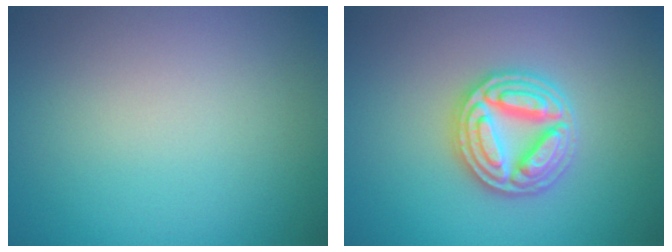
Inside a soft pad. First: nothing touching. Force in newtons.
{"total": 4.5, "press": 4.4, "slide": 0.7}